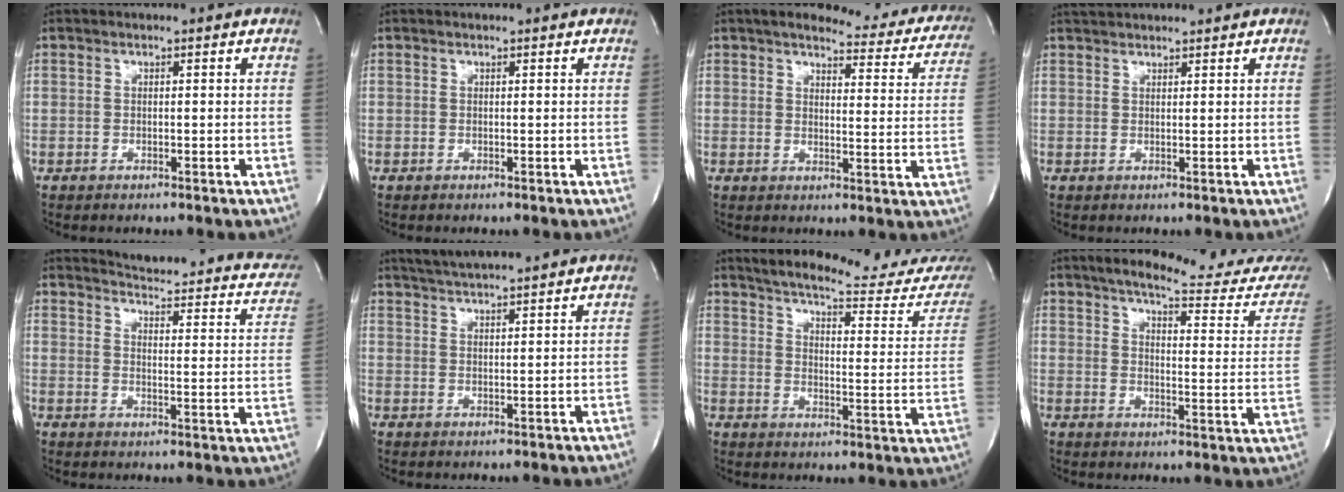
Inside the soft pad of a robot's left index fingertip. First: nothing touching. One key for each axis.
{"total": 1.0, "fx": 1.0, "fy": 0.0, "fz": 0.2, "tx": -0.008, "ty": 0.007, "tz": 0.011}
{"total": 15.8, "fx": 14.0, "fy": 4.3, "fz": 6.1, "tx": -0.046, "ty": -0.026, "tz": 0.141}
{"total": 4.1, "fx": 4.0, "fy": 0.3, "fz": 1.0, "tx": -0.018, "ty": 0.031, "tz": 0.065}
{"total": 18.5, "fx": 16.4, "fy": 4.3, "fz": 7.5, "tx": -0.083, "ty": -0.044, "tz": 0.172}
{"total": 9.3, "fx": 8.5, "fy": -0.5, "fz": 3.6, "tx": -0.069, "ty": 0.023, "tz": 0.127}
{"total": 21.3, "fx": 20.1, "fy": 1.0, "fz": 7.0, "tx": -0.094, "ty": -0.089, "tz": 0.245}
{"total": 17.9, "fx": 16.6, "fy": 0.8, "fz": 6.4, "tx": -0.082, "ty": -0.078, "tz": 0.197}